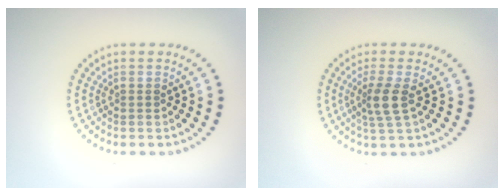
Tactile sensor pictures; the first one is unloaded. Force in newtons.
{"total": 2.5, "press": 2.0, "slide": 1.6}